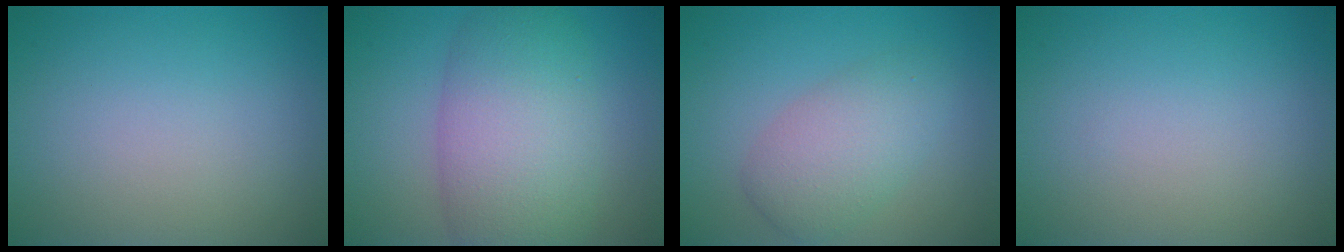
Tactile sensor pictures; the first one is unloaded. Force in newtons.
{"total": 8.9, "press": 8.9, "slide": 0.3}
{"total": 4.1, "press": 4.1, "slide": 0.2}
{"total": 0.0}